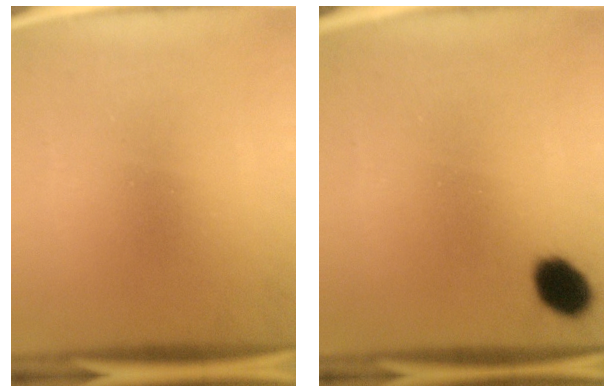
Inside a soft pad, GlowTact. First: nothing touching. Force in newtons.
{"total": 6.2}